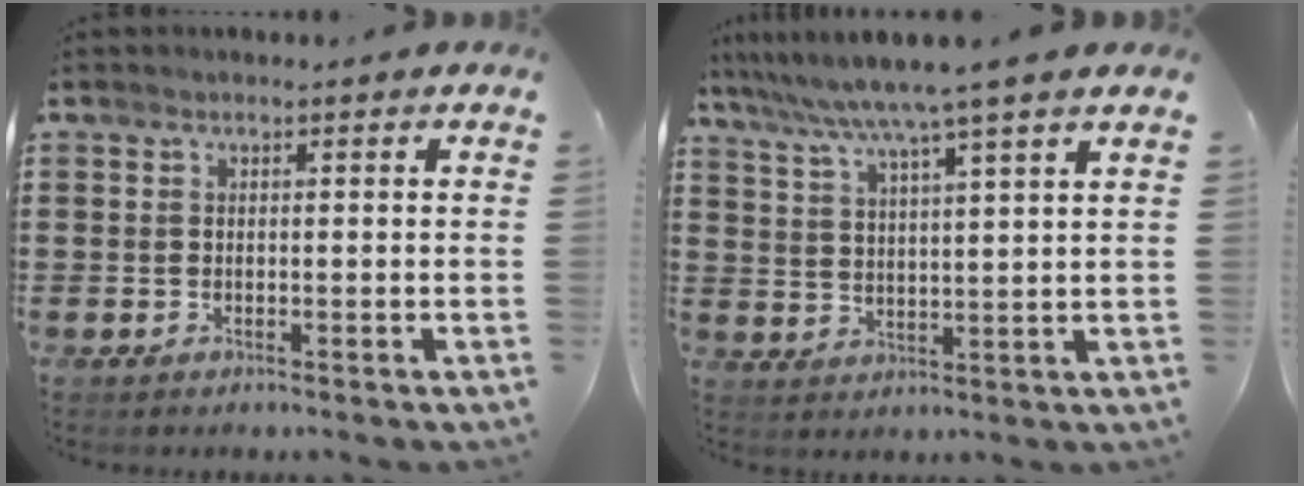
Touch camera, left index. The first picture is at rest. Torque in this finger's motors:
{"motor_torque": [2.14, 0.00, 0.55, 0.06]}